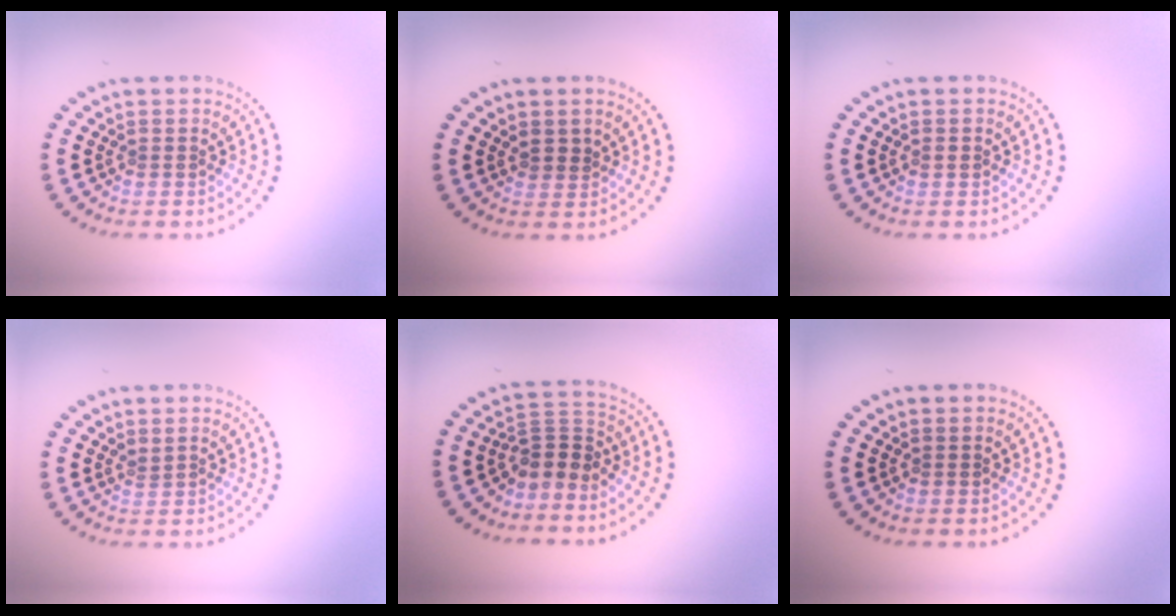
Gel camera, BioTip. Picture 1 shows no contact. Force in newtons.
{"total": 0.9, "press": 0.7, "slide": 0.6}
{"total": 0.6, "press": 0.6, "slide": 0.1}
{"total": 0.6, "press": 0.2, "slide": 0.6}
{"total": 2.8, "press": 2.1, "slide": 1.9}
{"total": 0.0}